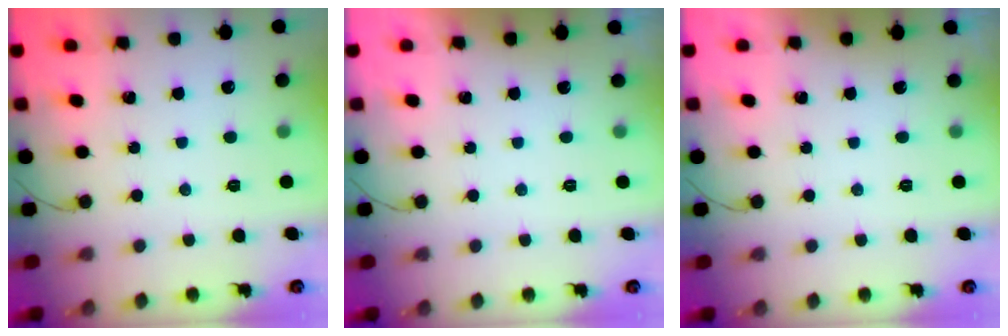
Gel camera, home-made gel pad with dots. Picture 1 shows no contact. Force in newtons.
{"total": 0.0}
{"total": 0.0}